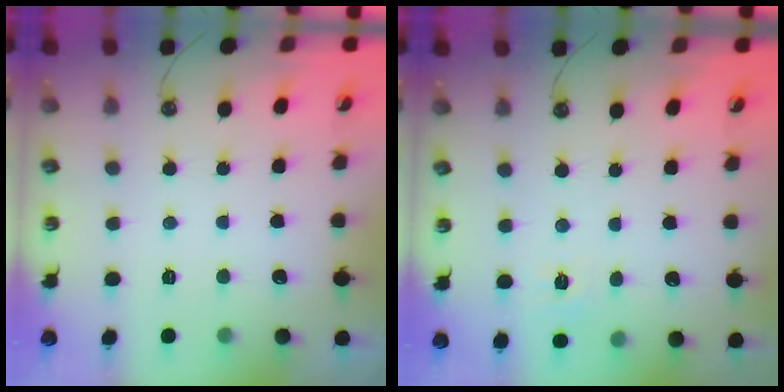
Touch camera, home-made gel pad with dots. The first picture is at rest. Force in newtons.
{"total": 4.7, "press": 4.7, "slide": 0.6}